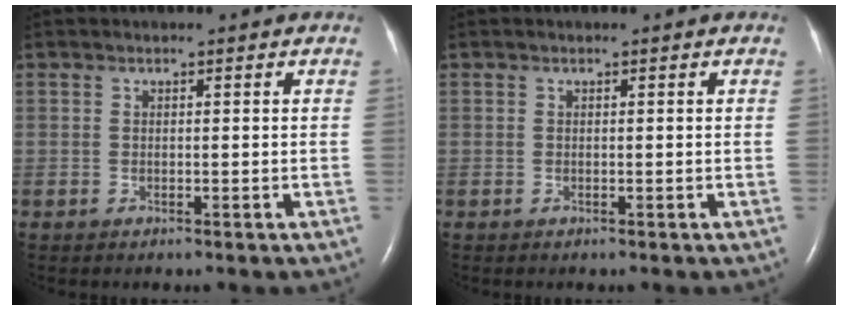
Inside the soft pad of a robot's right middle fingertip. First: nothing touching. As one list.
[{"total": 0.0}]